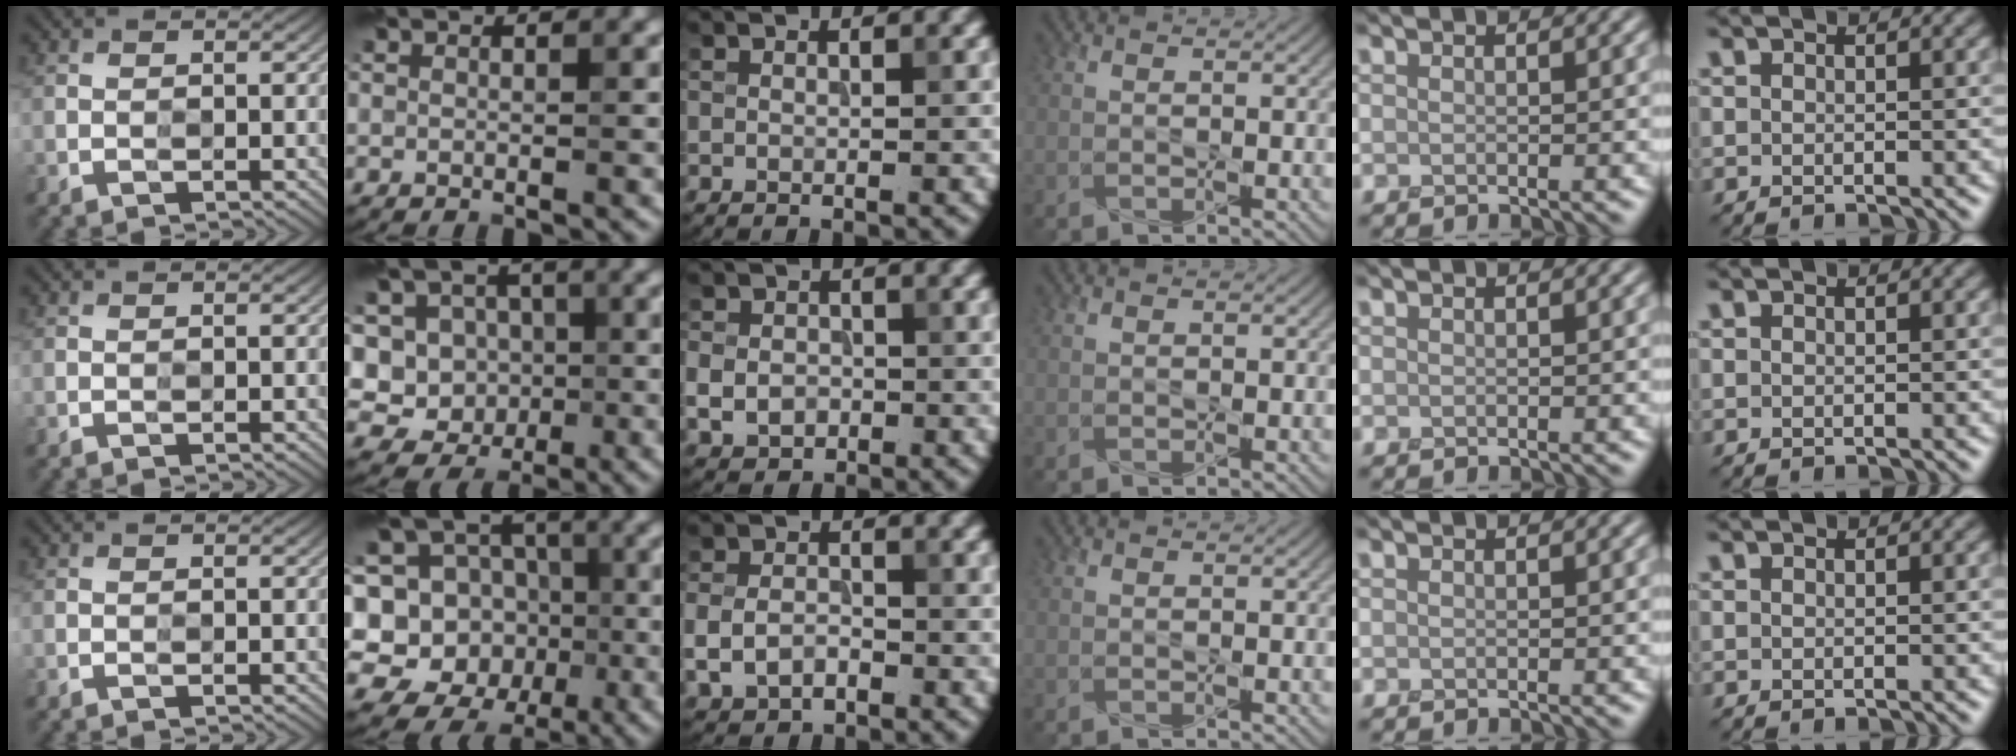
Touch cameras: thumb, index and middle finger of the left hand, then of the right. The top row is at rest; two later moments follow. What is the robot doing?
{"motion": "press", "object": "gel pad"}